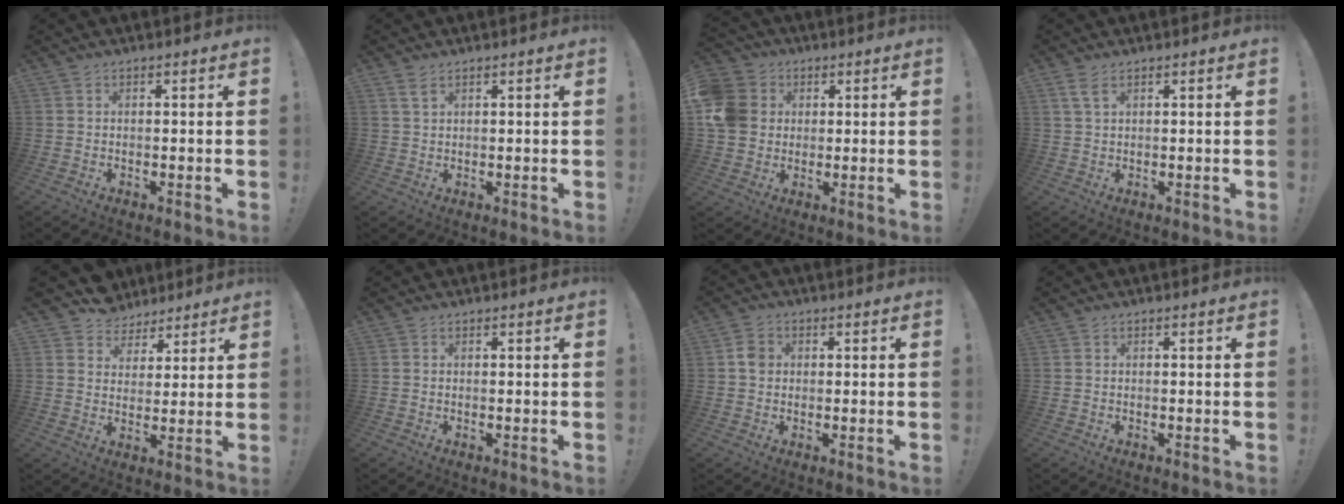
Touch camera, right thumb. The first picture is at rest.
{"total": 2.5, "force": [1.5, 1.0, 1.7], "torque": [-0.029, -0.003, 0.027]}
{"total": 11.0, "force": [1.5, 10.0, 4.5], "torque": [-0.085, 0.006, 0.034]}
{"total": 3.2, "force": [1.8, 1.3, 2.4], "torque": [-0.044, -0.004, 0.033]}
{"total": 6.6, "force": [4.5, 4.8, 0.0], "torque": [-0.003, -0.035, 0.090]}
{"total": 0.0}
{"total": 3.4, "force": [0.3, 3.0, 1.6], "torque": [-0.010, 0.000, 0.003]}
{"total": 0.0}